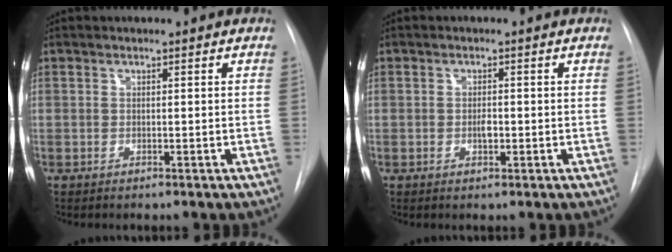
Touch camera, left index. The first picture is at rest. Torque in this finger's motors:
{"motor_torque": [0.38, 0.20, 0.00, 0.01]}